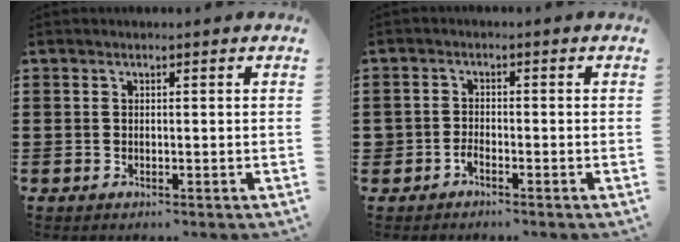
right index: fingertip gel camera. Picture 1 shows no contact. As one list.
[{"total": 1.7, "force": [-1.5, 0.6, 0.4], "torque": [-0.013, -0.002, -0.030]}]